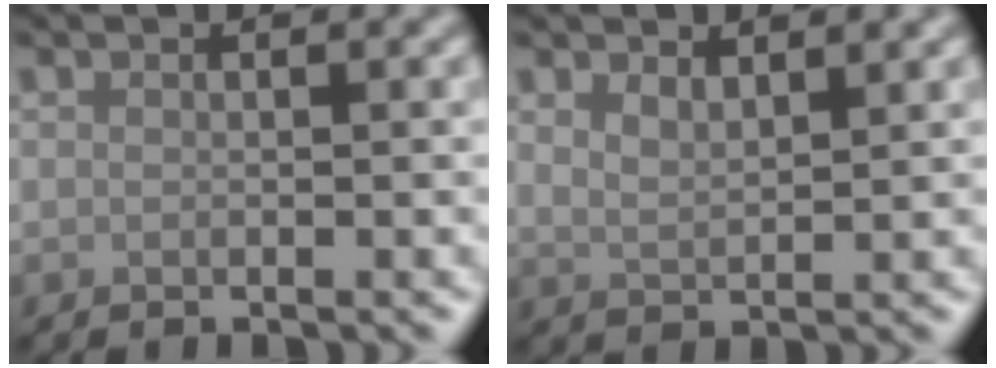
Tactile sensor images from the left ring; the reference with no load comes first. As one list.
[{"total": 2.0, "force": [1.6, 0.6, 1.1], "torque": [-0.025, -0.004, 0.032]}]